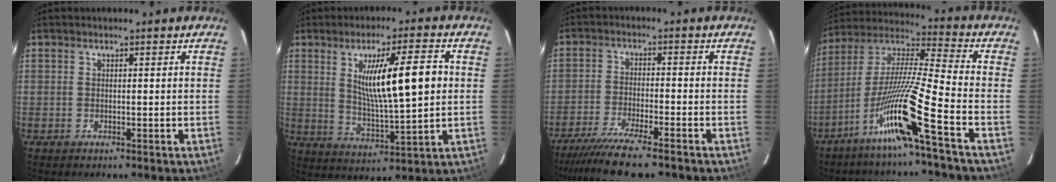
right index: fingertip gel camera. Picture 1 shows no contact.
{"total": 12.5, "force": [2.4, 1.3, 12.1], "torque": [-0.203, -0.001, 0.047]}
{"total": 10.7, "force": [-8.9, 0.1, 5.9], "torque": [-0.092, -0.029, -0.146]}
{"total": 15.9, "force": [-8.1, -1.8, 13.5], "torque": [-0.274, -0.021, -0.158]}